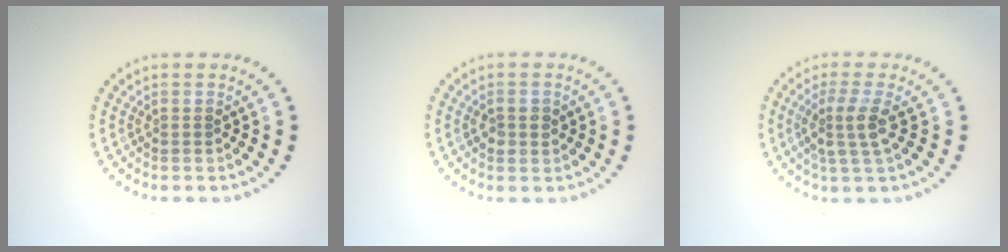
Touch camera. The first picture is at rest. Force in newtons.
{"total": 1.4, "press": 1.4, "slide": 0.2}
{"total": 2.9, "press": 2.3, "slide": 1.7}